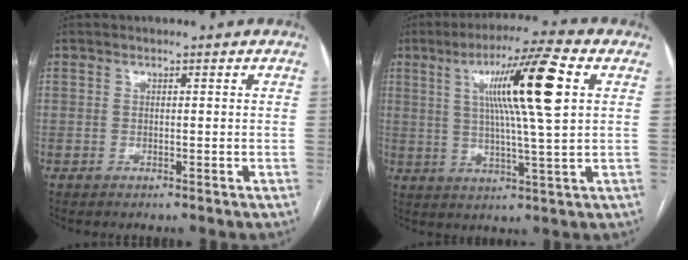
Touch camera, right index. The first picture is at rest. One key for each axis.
{"total": 14.0, "fx": 3.9, "fy": -0.4, "fz": 13.4, "tx": -0.229, "ty": 0.009, "tz": 0.064}